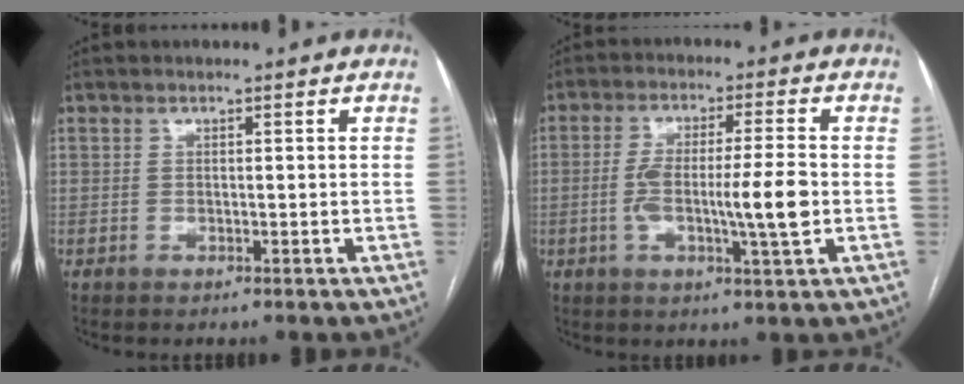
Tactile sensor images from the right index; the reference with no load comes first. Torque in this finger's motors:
{"motor_torque": [0.93, 0.13, 0.53, 0.13]}